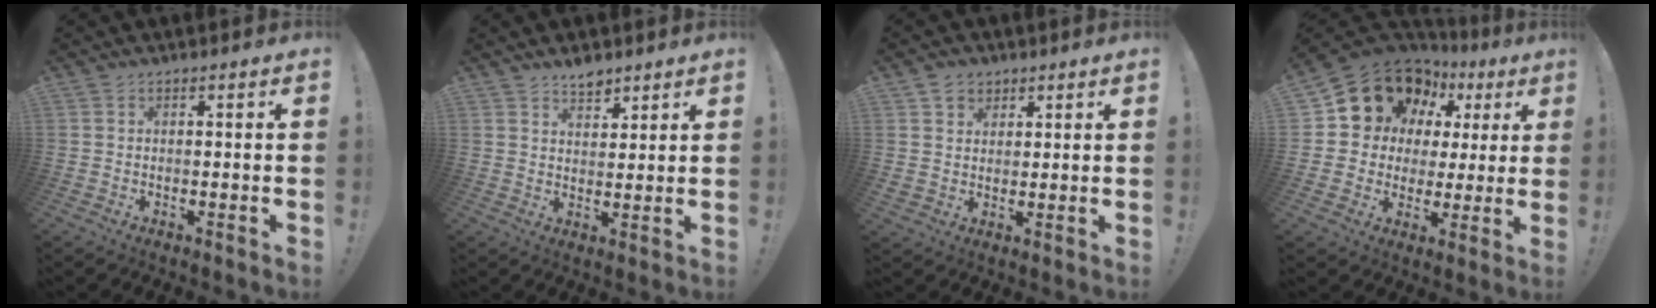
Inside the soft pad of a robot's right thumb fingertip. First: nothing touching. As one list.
[{"total": 4.9, "force": [4.1, 2.2, 1.4], "torque": [-0.011, -0.028, 0.074]}, {"total": 5.4, "force": [3.1, 4.5, 0.6], "torque": [-0.011, -0.017, 0.061]}, {"total": 15.4, "force": [9.4, 10.9, 5.5], "torque": [-0.089, -0.066, 0.187]}]